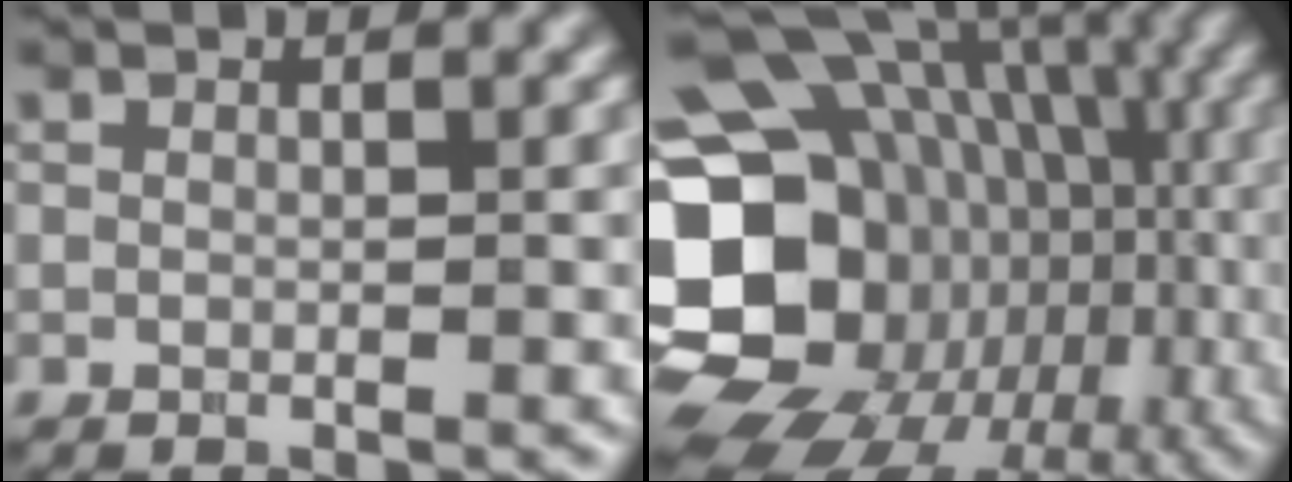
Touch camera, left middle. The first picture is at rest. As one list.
[{"total": 24.2, "force": [-4.0, 20.8, 11.7], "torque": [-0.209, 0.003, -0.088]}]